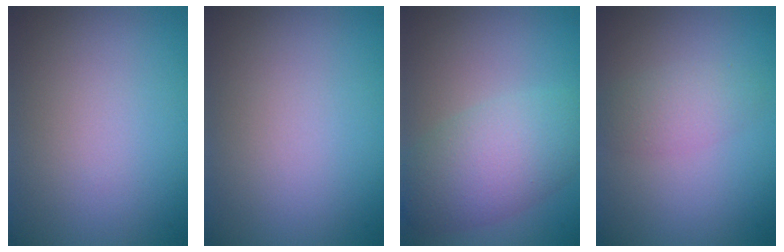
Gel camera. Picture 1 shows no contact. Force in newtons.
{"total": 0.0}
{"total": 5.6, "press": 5.6, "slide": 0.2}
{"total": 2.2, "press": 2.2, "slide": 0.1}